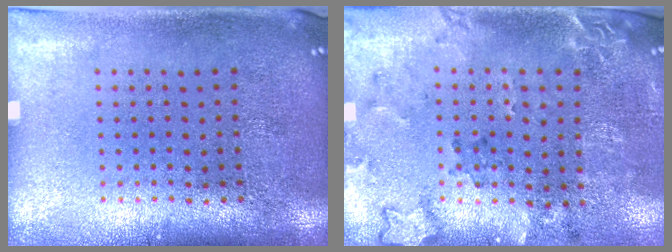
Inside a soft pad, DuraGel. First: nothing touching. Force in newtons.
{"total": 1.9, "press": 1.5, "slide": 1.1}